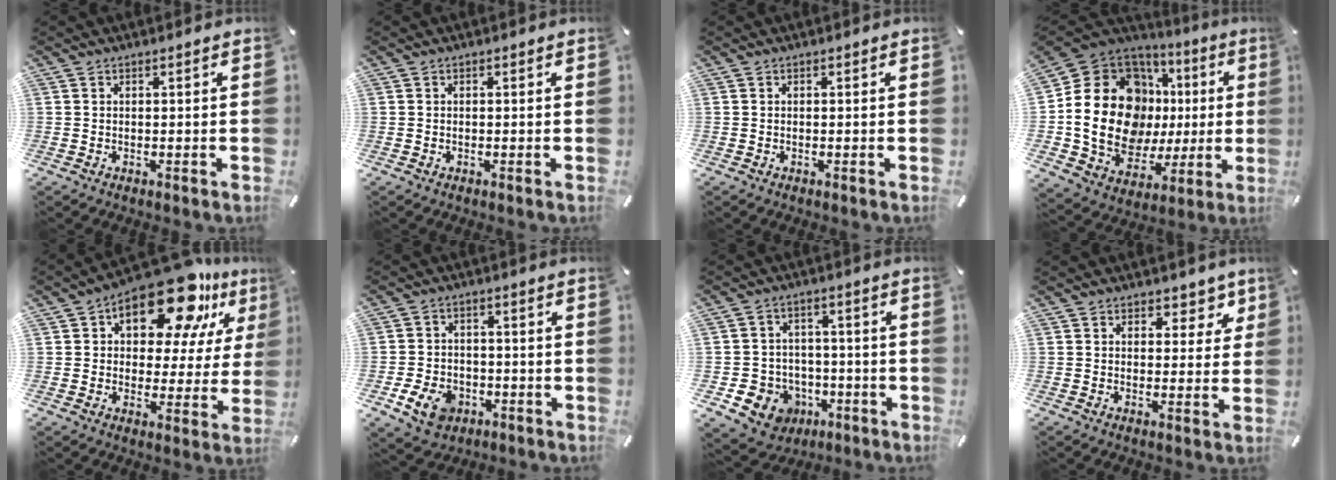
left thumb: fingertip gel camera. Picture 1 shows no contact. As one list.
[{"total": 0.0}, {"total": 0.0}, {"total": 22.7, "force": [1.8, 17.4, 14.5], "torque": [-0.273, -0.032, 0.051]}, {"total": 19.0, "force": [12.3, 8.7, 11.7], "torque": [-0.176, -0.078, 0.205]}, {"total": 8.2, "force": [-3.4, 6.4, 3.9], "torque": [-0.086, 0.017, -0.063]}, {"total": 9.4, "force": [-3.4, 8.5, 1.9], "torque": [-0.034, 0.028, -0.051]}, {"total": 5.4, "force": [2.9, 3.9, 2.3], "torque": [0.000, -0.021, 0.042]}]